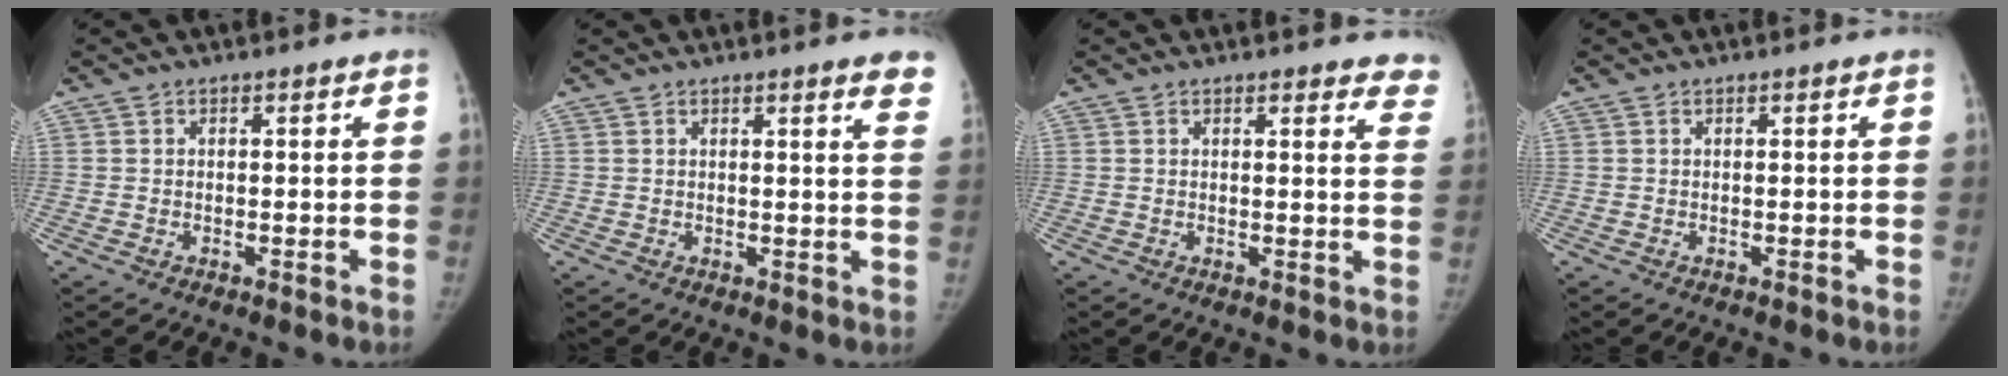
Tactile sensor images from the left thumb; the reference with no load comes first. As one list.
[{"total": 5.1, "force": [4.0, 0.8, 3.1], "torque": [-0.021, -0.014, 0.030]}, {"total": 6.7, "force": [6.1, 2.1, 1.9], "torque": [0.019, -0.027, 0.039]}, {"total": 0.0}]